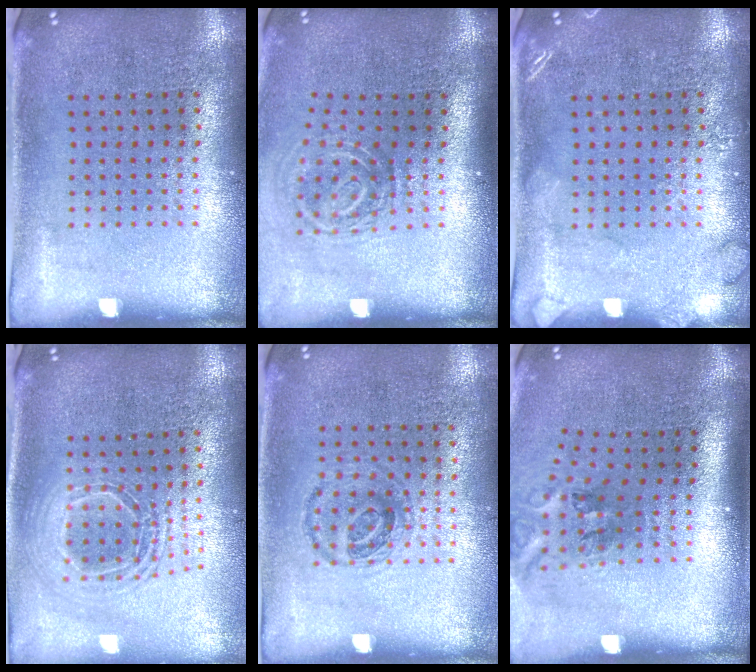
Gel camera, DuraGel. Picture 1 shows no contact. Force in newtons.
{"total": 1.8, "press": 1.2, "slide": 1.3}
{"total": 1.7, "press": 1.6, "slide": 0.3}
{"total": 2.0, "press": 1.5, "slide": 1.3}
{"total": 0.9, "press": 0.8, "slide": 0.5}
{"total": 2.1, "press": 1.3, "slide": 1.7}